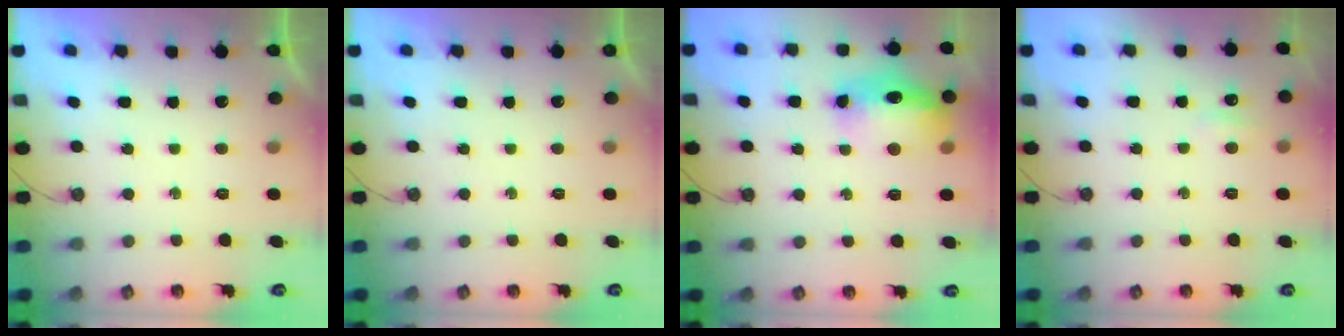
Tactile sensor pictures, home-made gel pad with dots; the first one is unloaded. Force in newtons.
{"total": 0.0}
{"total": 13.9, "press": 13.8, "slide": 1.5}
{"total": 3.7, "press": 3.7, "slide": 0.5}